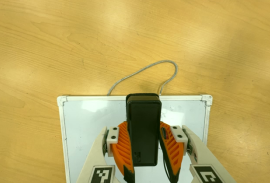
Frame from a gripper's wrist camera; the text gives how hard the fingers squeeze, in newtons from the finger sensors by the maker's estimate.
{"total": 9.5, "left": 8.1, "right": 10.9}